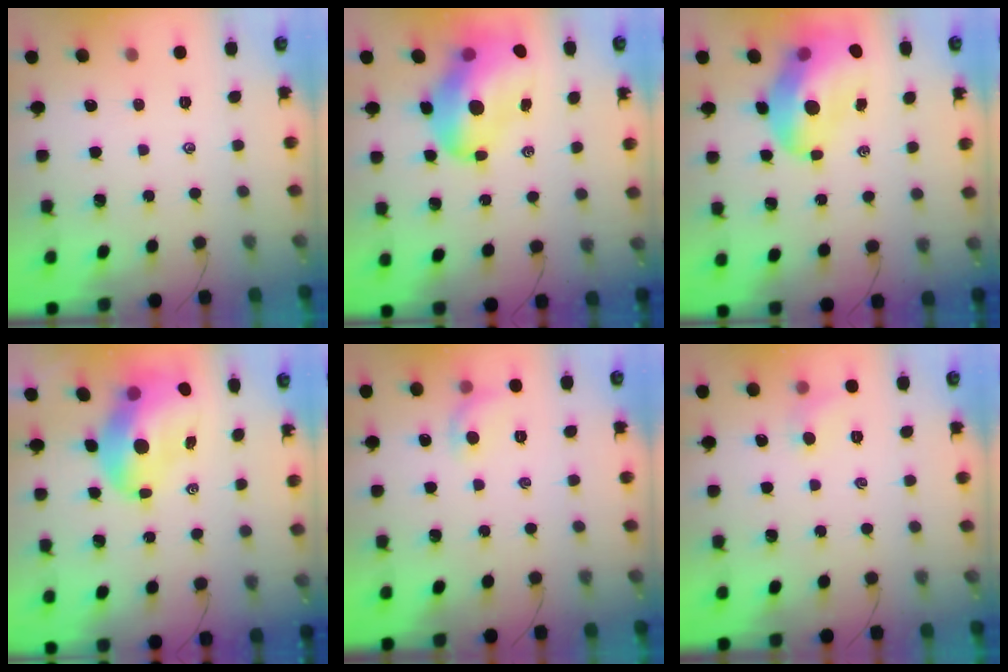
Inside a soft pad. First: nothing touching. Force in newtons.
{"total": 16.7, "press": 16.1, "slide": 4.6}
{"total": 15.5, "press": 14.9, "slide": 4.2}
{"total": 11.4, "press": 11.0, "slide": 3.1}
{"total": 6.6, "press": 6.5, "slide": 1.4}
{"total": 5.1, "press": 4.9, "slide": 1.4}